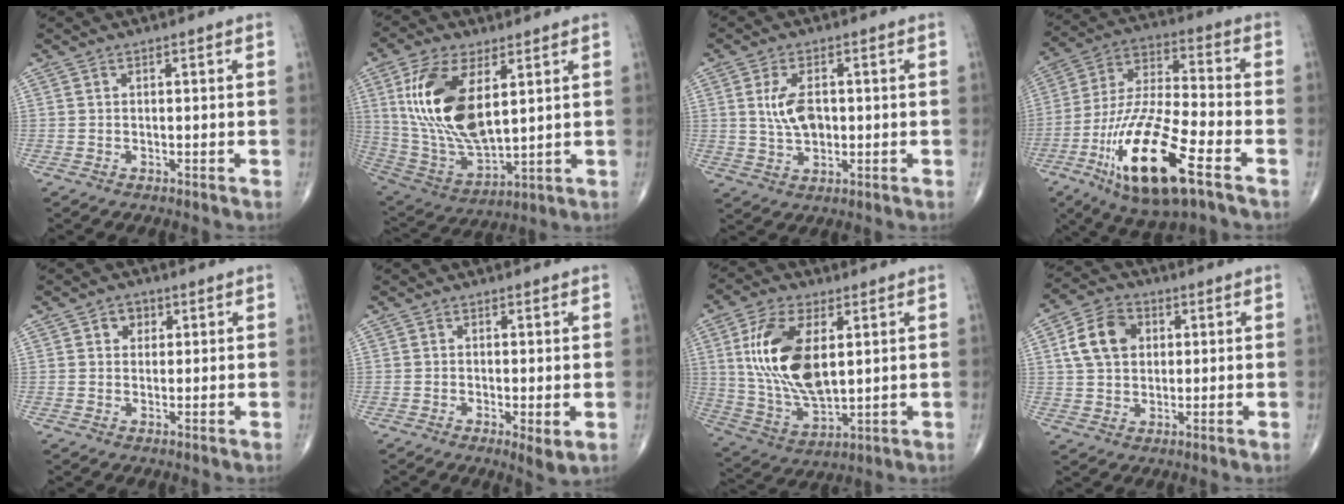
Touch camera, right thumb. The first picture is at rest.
{"total": 18.9, "force": [5.3, 9.0, 15.8], "torque": [-0.311, -0.026, 0.113]}
{"total": 6.3, "force": [0.7, 3.7, 5.1], "torque": [-0.092, -0.003, 0.017]}
{"total": 21.3, "force": [-9.9, 6.0, 17.8], "torque": [-0.371, 0.025, -0.176]}
{"total": 2.9, "force": [1.2, 2.3, 1.2], "torque": [0.001, -0.002, 0.014]}
{"total": 3.3, "force": [-0.6, 0.8, 3.1], "torque": [-0.057, -0.014, -0.012]}
{"total": 17.2, "force": [3.8, 8.6, 14.3], "torque": [-0.274, -0.017, 0.081]}
{"total": 9.7, "force": [2.5, 7.2, 6.0], "torque": [-0.094, 0.007, 0.040]}